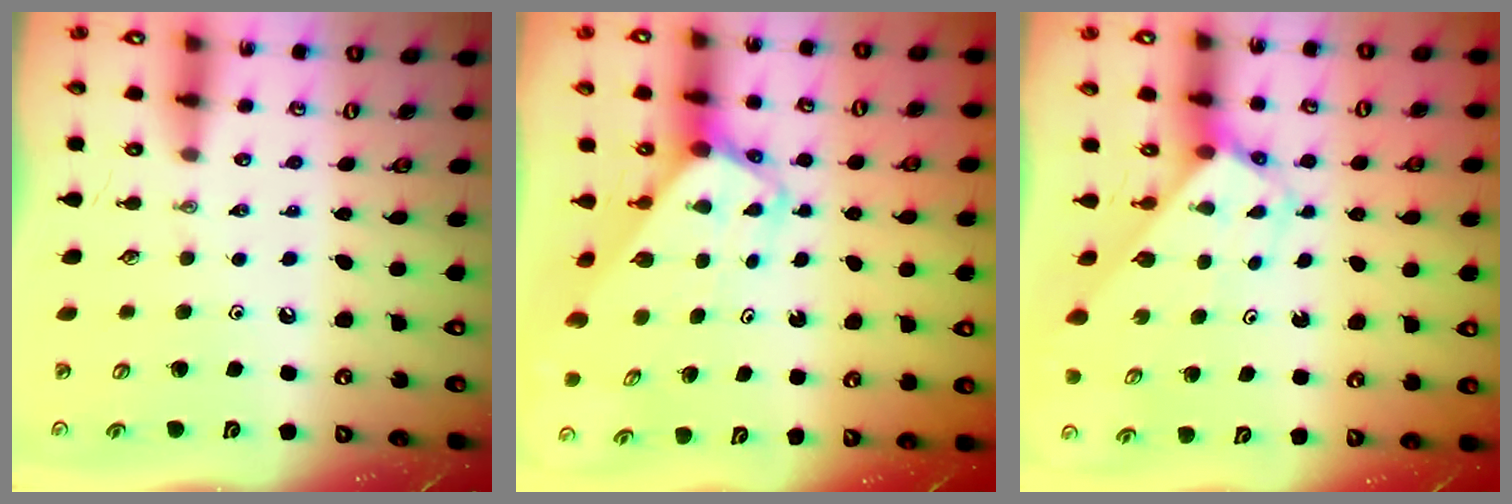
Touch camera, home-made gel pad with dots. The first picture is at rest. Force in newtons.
{"total": 2.8, "press": 2.8, "slide": 0.2}
{"total": 2.9, "press": 2.9, "slide": 0.1}